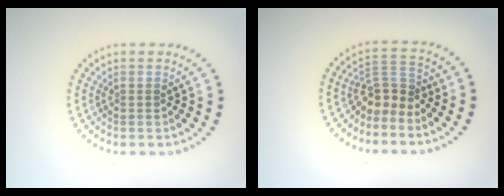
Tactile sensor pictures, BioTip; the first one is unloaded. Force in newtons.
{"total": 2.9, "press": 2.2, "slide": 1.9}